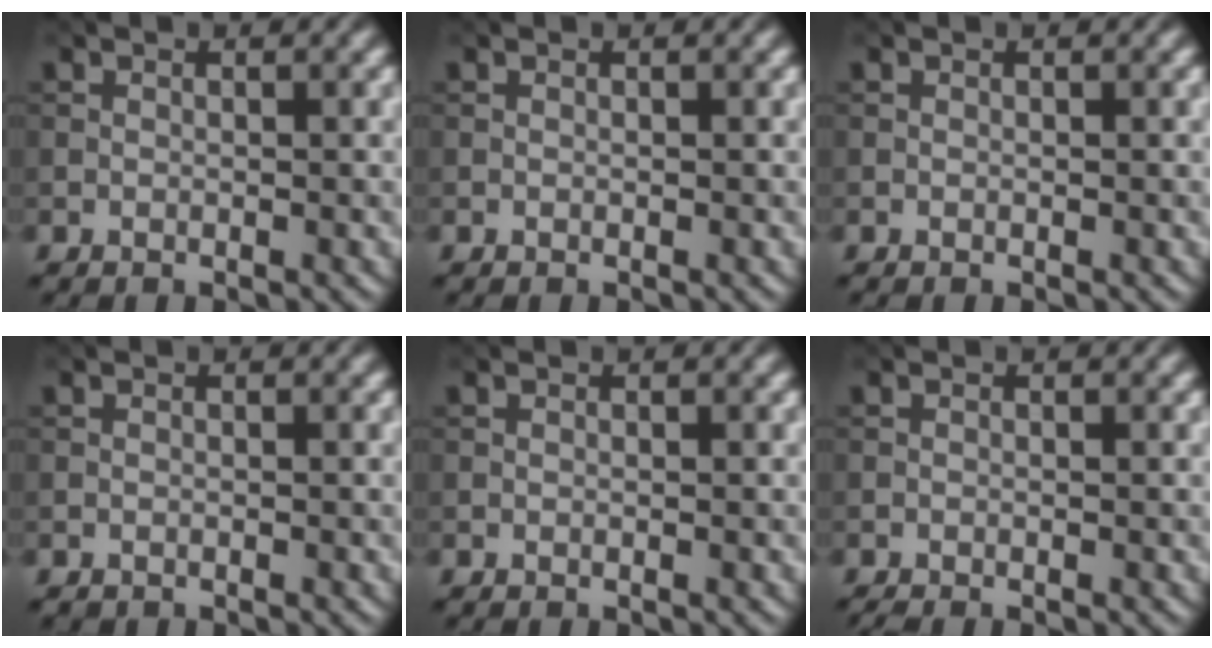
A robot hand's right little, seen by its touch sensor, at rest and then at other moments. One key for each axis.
{"total": 0.0}
{"total": 0.0}
{"total": 0.0}
{"total": 0.0}
{"total": 0.5, "fx": -0.5, "fy": 0.0, "fz": 0.2, "tx": -0.001, "ty": -0.002, "tz": -0.011}